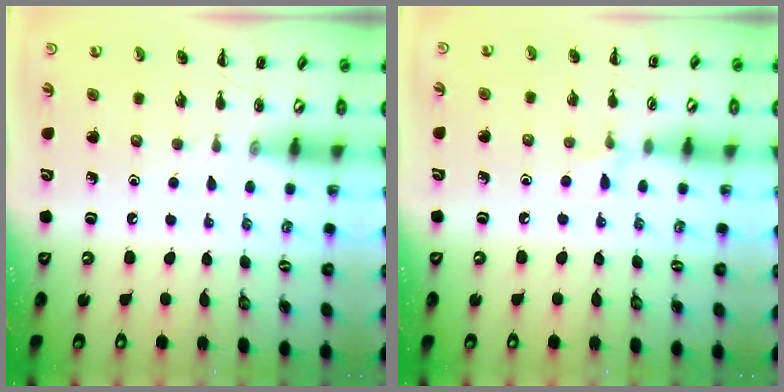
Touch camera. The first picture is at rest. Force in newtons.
{"total": 4.8, "press": 4.5, "slide": 1.7}